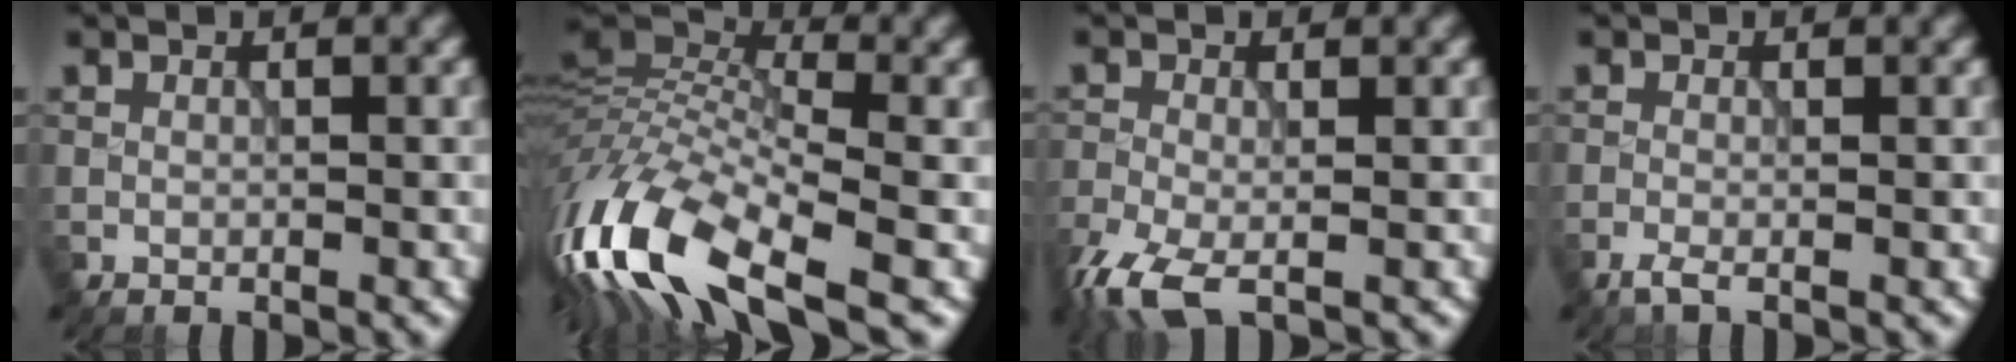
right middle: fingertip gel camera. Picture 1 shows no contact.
{"total": 14.5, "force": [-5.9, 6.1, 11.8], "torque": [-0.265, 0.003, -0.121]}
{"total": 5.4, "force": [-3.0, 2.2, 3.9], "torque": [-0.092, -0.015, -0.065]}
{"total": 1.4, "force": [-0.8, 0.2, 1.1], "torque": [-0.024, -0.002, -0.021]}